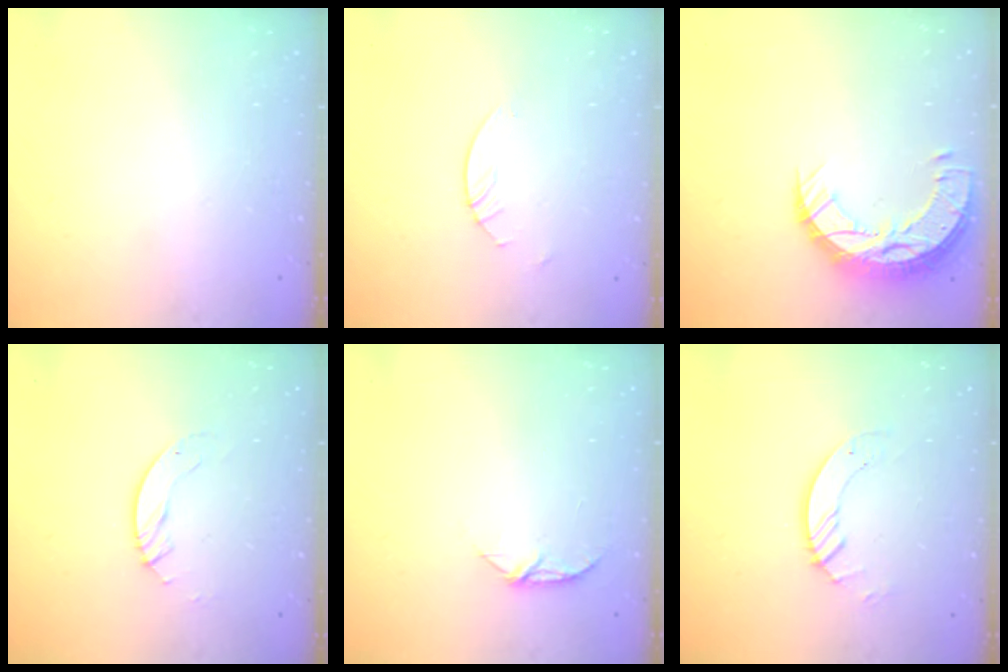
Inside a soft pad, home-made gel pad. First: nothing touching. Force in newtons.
{"total": 2.7, "press": 2.7, "slide": 0.2}
{"total": 11.7, "press": 11.7, "slide": 0.8}
{"total": 3.0, "press": 3.0, "slide": 0.2}
{"total": 5.8, "press": 5.7, "slide": 0.6}
{"total": 4.0, "press": 4.0, "slide": 0.3}